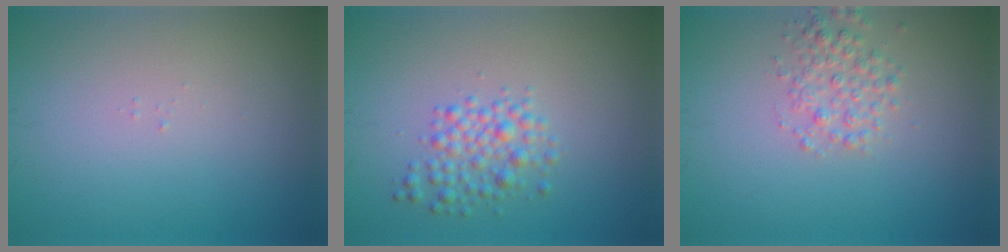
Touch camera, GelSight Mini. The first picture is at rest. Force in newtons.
{"total": 2.8, "press": 2.8, "slide": 0.1}
{"total": 2.4, "press": 2.4, "slide": 0.1}